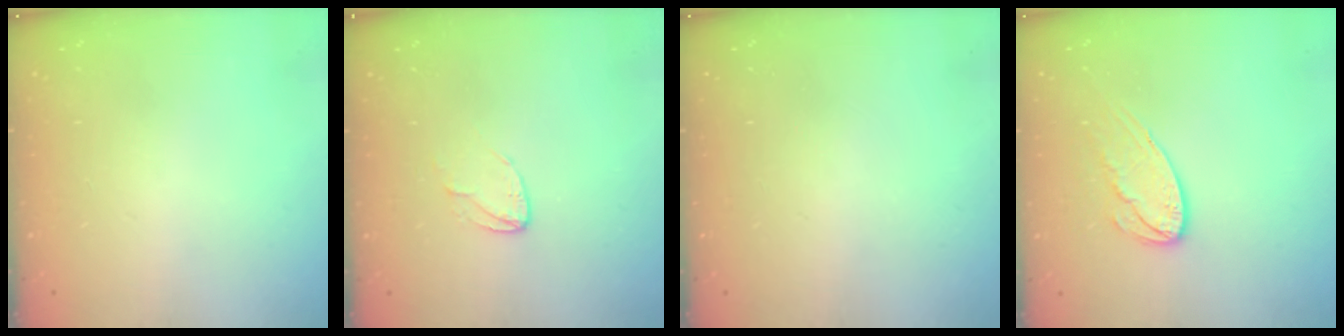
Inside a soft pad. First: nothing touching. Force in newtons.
{"total": 4.4, "press": 4.4, "slide": 0.4}
{"total": 0.0}
{"total": 10.4, "press": 10.4, "slide": 0.8}